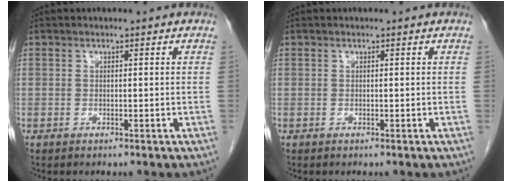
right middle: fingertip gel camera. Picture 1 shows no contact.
{"total": 0.0}